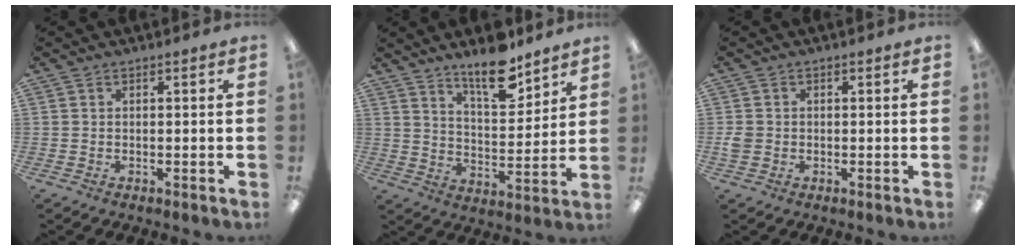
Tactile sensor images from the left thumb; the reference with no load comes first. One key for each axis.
{"total": 12.7, "fx": 10.0, "fy": 4.3, "fz": 6.6, "tx": -0.090, "ty": -0.064, "tz": 0.173}
{"total": 2.6, "fx": -0.4, "fy": 2.3, "fz": 1.2, "tx": -0.010, "ty": 0.002, "tz": -0.009}